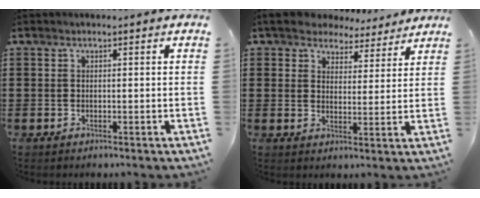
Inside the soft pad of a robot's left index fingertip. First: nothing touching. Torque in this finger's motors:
{"motor_torque": [2.14, 0.00, -0.02, -0.09]}